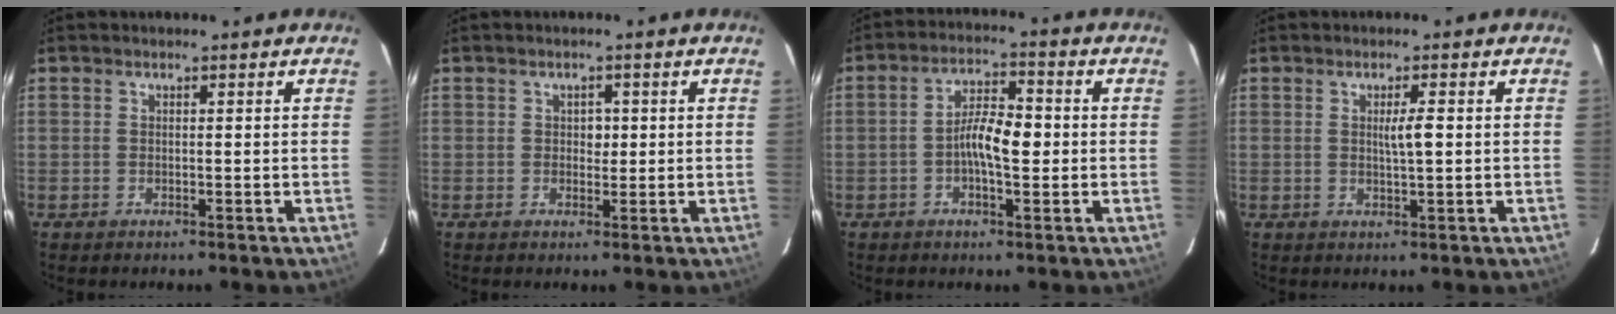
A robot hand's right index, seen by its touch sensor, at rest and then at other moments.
{"total": 1.6, "force": [0.2, 1.2, 1.1], "torque": [-0.011, 0.002, 0.004]}
{"total": 6.9, "force": [-0.8, 2.1, 6.5], "torque": [-0.123, 0.015, -0.016]}
{"total": 2.6, "force": [0.3, 0.0, 2.5], "torque": [-0.044, -0.001, 0.004]}